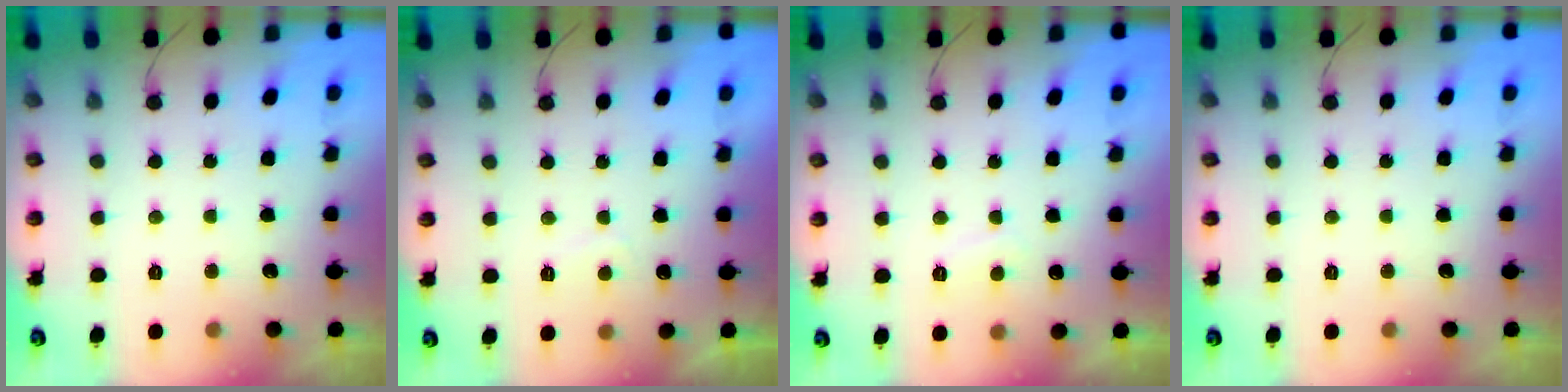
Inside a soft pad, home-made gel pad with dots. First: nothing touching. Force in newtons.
{"total": 1.6, "press": 1.4, "slide": 0.7}
{"total": 3.4, "press": 3.4, "slide": 0.3}
{"total": 0.0}